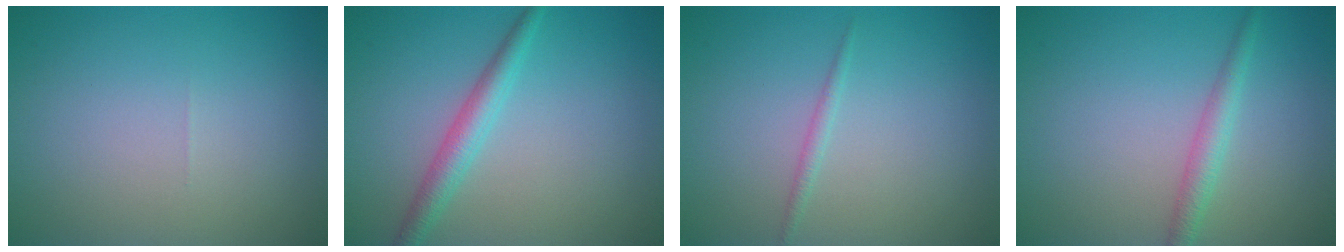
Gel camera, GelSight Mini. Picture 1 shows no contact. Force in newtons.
{"total": 2.6, "press": 2.6, "slide": 0.0}
{"total": 0.8, "press": 0.8, "slide": 0.0}
{"total": 2.0, "press": 2.0, "slide": 0.0}